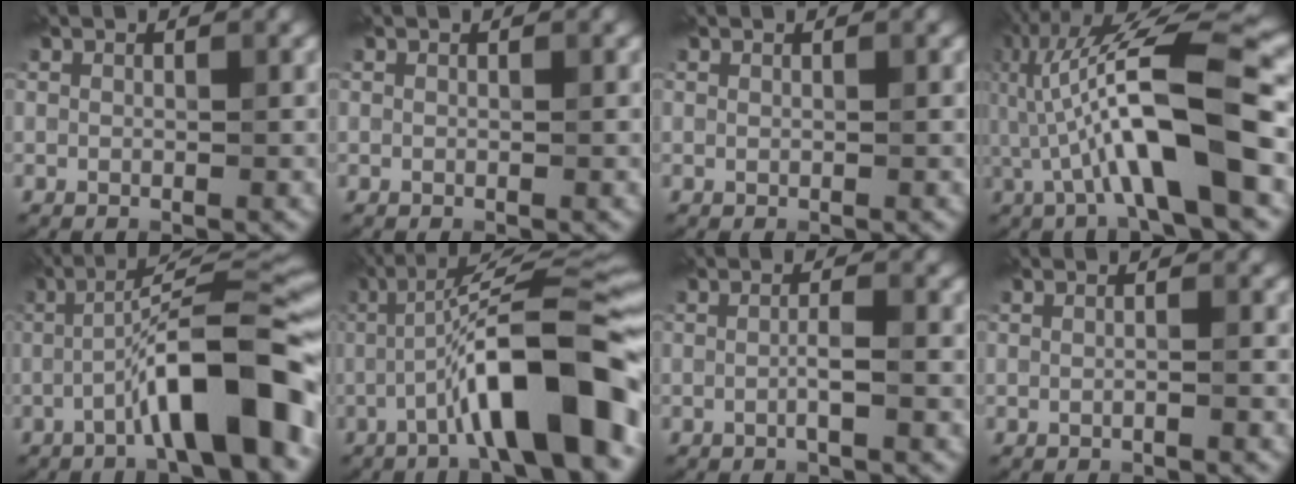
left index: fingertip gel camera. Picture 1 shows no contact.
{"total": 0.0}
{"total": 0.0}
{"total": 11.7, "force": [-0.9, 2.4, 11.4], "torque": [-0.202, 0.026, -0.022]}
{"total": 9.9, "force": [-3.6, 1.5, 9.1], "torque": [-0.132, 0.028, -0.064]}
{"total": 11.5, "force": [-3.6, 1.9, 10.8], "torque": [-0.153, 0.028, -0.066]}
{"total": 1.5, "force": [-0.3, -0.2, 1.4], "torque": [-0.023, 0.005, -0.007]}
{"total": 0.8, "force": [-0.2, -0.2, 0.7], "torque": [-0.011, -0.003, -0.012]}